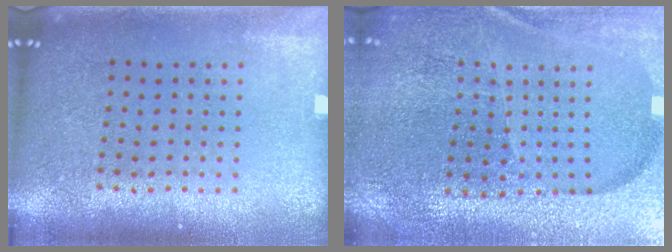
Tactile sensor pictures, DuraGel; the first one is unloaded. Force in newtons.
{"total": 4.2, "press": 4.1, "slide": 1.1}